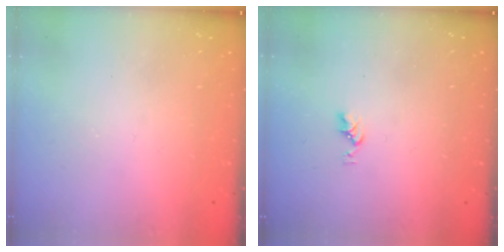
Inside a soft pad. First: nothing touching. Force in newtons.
{"total": 2.4, "press": 2.4, "slide": 0.4}